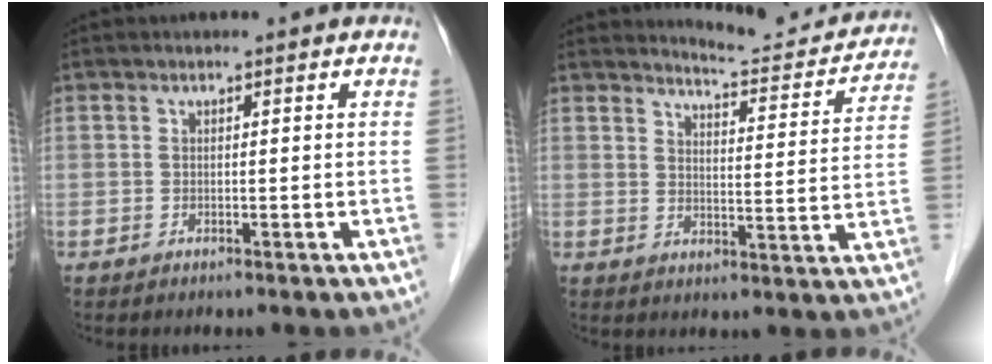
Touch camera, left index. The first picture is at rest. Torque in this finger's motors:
{"motor_torque": [-0.56, -0.58, 0.04, 0.01]}